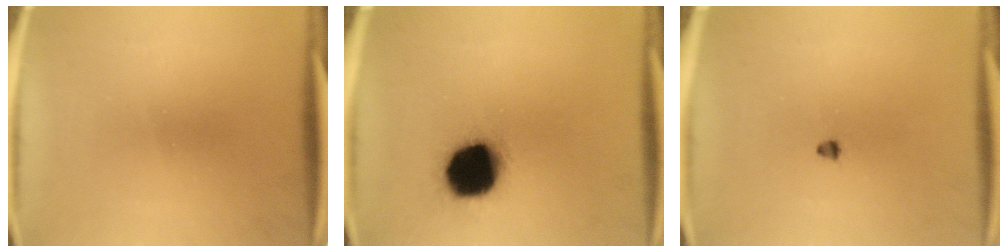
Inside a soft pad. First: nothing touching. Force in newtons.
{"total": 17.1}
{"total": 1.1}